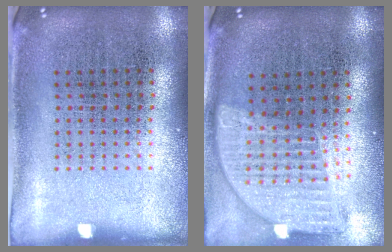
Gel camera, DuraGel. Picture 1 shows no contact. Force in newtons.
{"total": 1.6, "press": 1.4, "slide": 0.8}